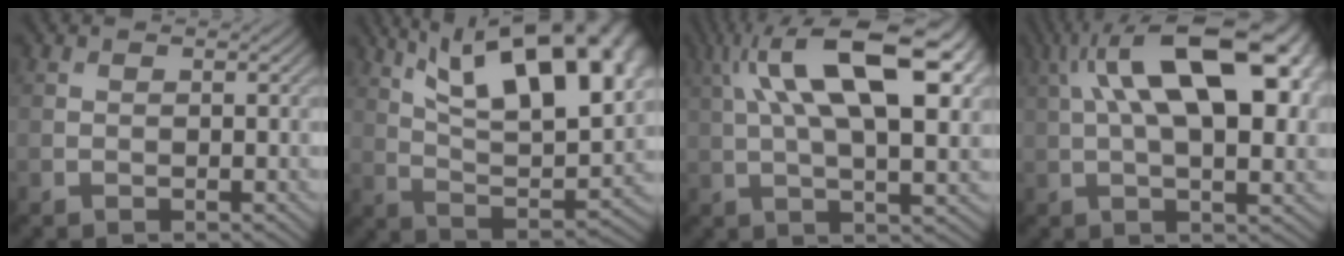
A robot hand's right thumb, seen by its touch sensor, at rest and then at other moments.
{"total": 21.0, "force": [10.0, 8.7, 16.3], "torque": [-0.262, 0.041, 0.155]}
{"total": 15.1, "force": [5.0, 5.4, 13.2], "torque": [-0.240, 0.022, 0.078]}
{"total": 16.5, "force": [4.7, 6.6, 14.4], "torque": [-0.236, 0.037, 0.063]}